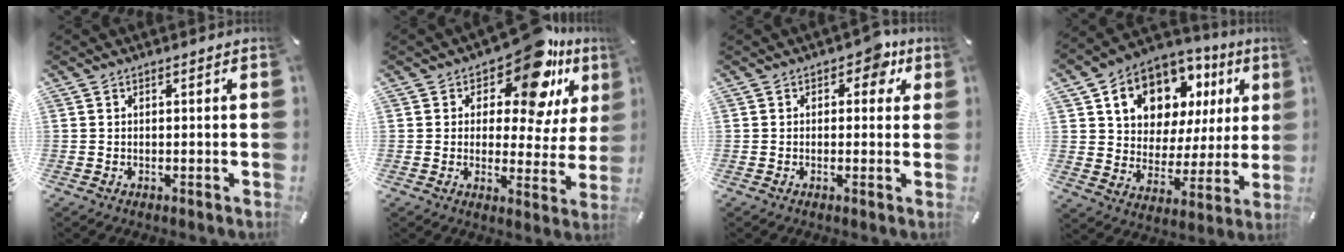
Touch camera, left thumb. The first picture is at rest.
{"total": 15.4, "force": [9.5, 7.0, 10.0], "torque": [-0.141, -0.063, 0.157]}
{"total": 5.3, "force": [2.2, 3.3, 3.6], "torque": [-0.030, -0.004, 0.028]}
{"total": 12.7, "force": [7.1, 9.5, 4.7], "torque": [-0.086, -0.046, 0.130]}